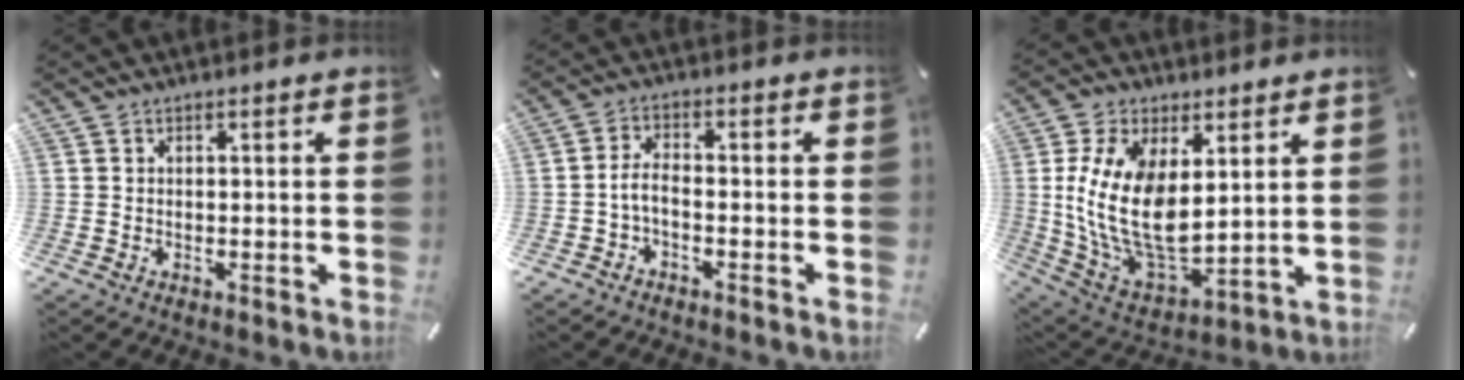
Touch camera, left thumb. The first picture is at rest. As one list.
[{"total": 4.0, "force": [-1.7, 1.6, 3.2], "torque": [-0.071, 0.009, -0.035]}, {"total": 16.5, "force": [3.2, 9.9, 12.8], "torque": [-0.276, -0.028, 0.063]}]